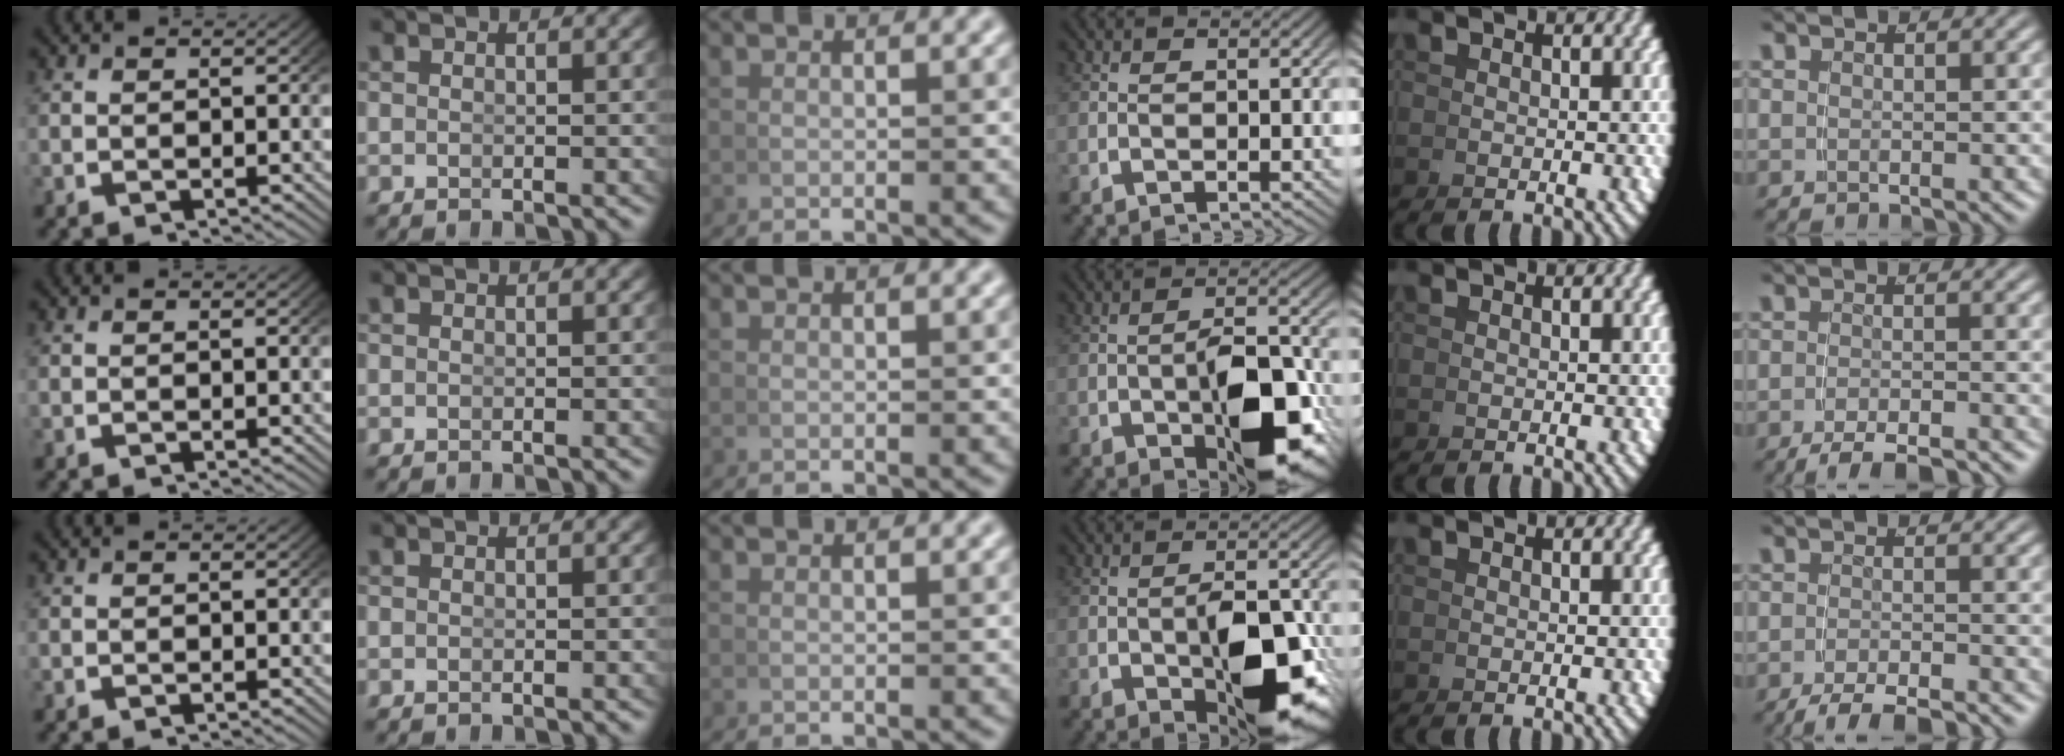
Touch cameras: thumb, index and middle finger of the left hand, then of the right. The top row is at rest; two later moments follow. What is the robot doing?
{"motion": "grasp_and_lifting", "object": "calculator"}